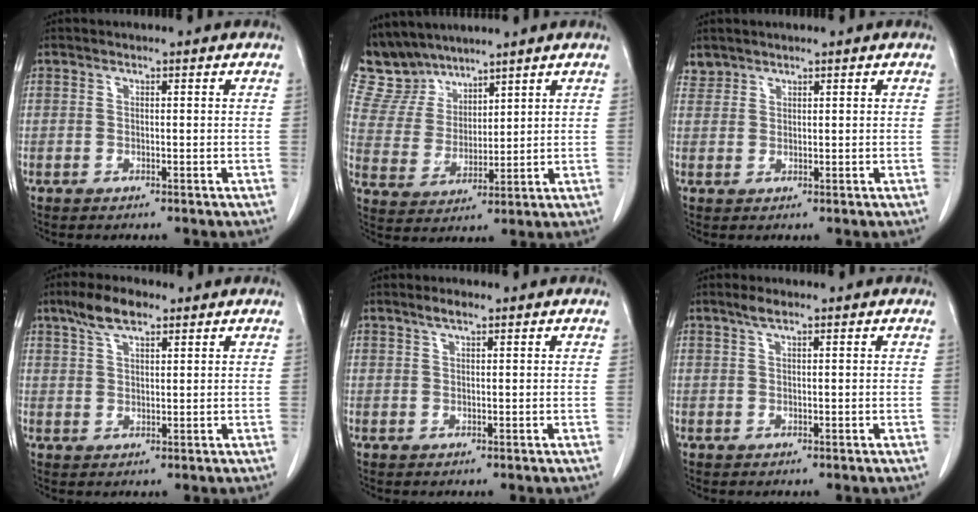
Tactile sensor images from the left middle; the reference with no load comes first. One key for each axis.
{"total": 7.8, "fx": 7.3, "fy": 2.9, "fz": 0.3, "tx": -0.020, "ty": 0.012, "tz": 0.162}
{"total": 1.6, "fx": 1.4, "fy": 0.7, "fz": -0.3, "tx": 0.011, "ty": 0.006, "tz": 0.027}
{"total": 5.4, "fx": 3.7, "fy": 1.9, "fz": 3.5, "tx": -0.072, "ty": 0.014, "tz": 0.071}
{"total": 1.6, "fx": 1.1, "fy": 0.2, "fz": 1.1, "tx": -0.025, "ty": 0.006, "tz": 0.023}
{"total": 1.6, "fx": 1.1, "fy": 0.1, "fz": 1.1, "tx": -0.026, "ty": 0.006, "tz": 0.023}